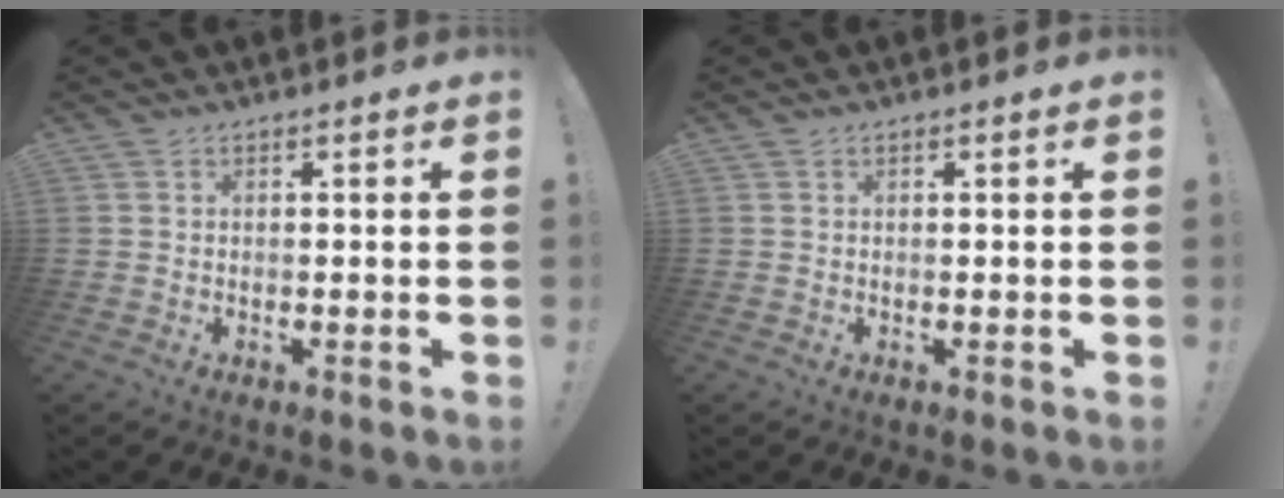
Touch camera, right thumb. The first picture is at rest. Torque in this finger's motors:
{"motor_torque": [0.05, 0.02, -0.04, 0.09, 0.04]}